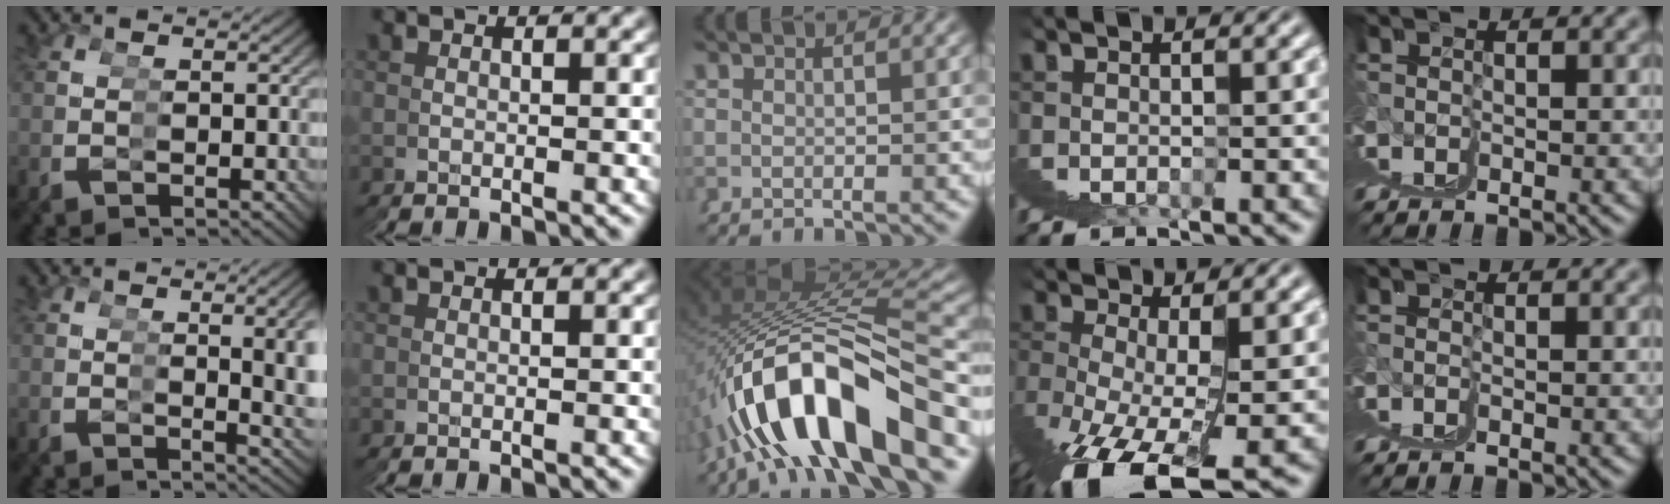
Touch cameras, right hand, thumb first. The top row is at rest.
{"thumb": {"total": 4.3, "force": [0.5, 1.1, 4.1], "torque": [-0.042, 0.005, 0.010]}, "middle": {"total": 15.3, "force": [-2.7, 7.7, 12.9], "torque": [-0.249, -0.022, -0.029]}, "ring": {"total": 5.3, "force": [-3.2, 1.3, 4.1], "torque": [-0.077, -0.021, -0.035]}, "little": {"total": 1.2, "force": [0.6, 0.6, 0.9], "torque": [-0.014, 0.004, 0.009]}}